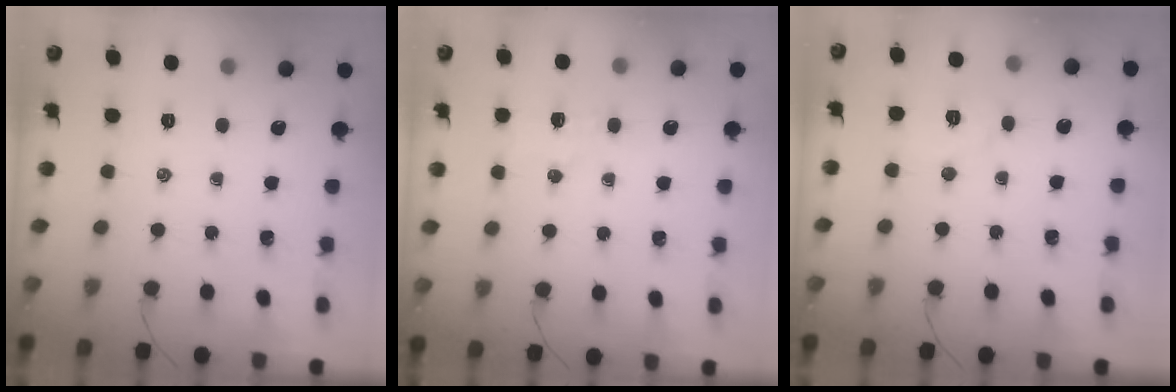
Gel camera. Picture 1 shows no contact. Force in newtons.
{"total": 4.5, "press": 4.4, "slide": 0.8}
{"total": 4.9, "press": 4.9, "slide": 0.7}